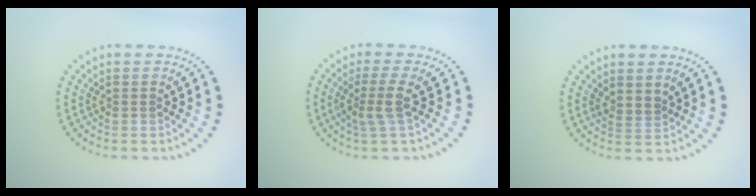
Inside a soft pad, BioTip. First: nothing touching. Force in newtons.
{"total": 2.3, "press": 1.9, "slide": 1.4}
{"total": 1.0, "press": 0.6, "slide": 0.8}